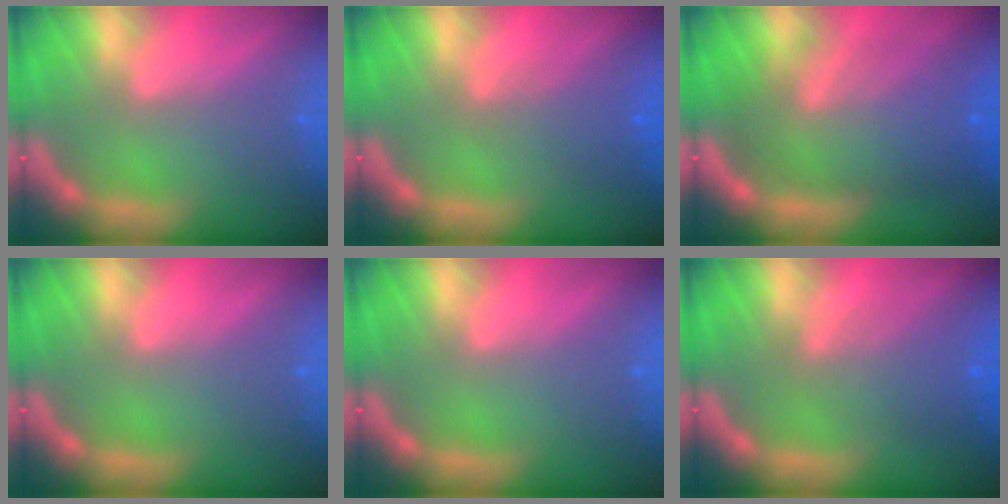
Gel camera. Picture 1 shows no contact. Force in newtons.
{"total": 3.1}
{"total": 10.1}
{"total": 0.0}
{"total": 0.0}
{"total": 4.6}